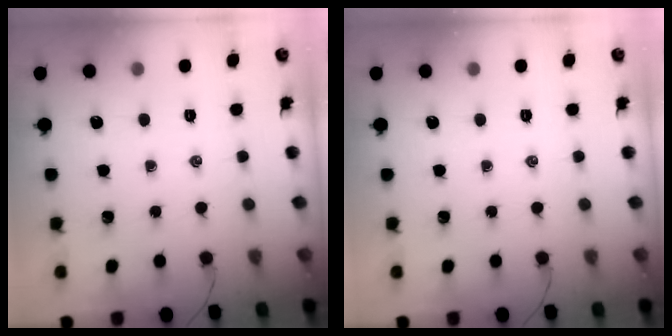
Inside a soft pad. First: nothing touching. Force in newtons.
{"total": 0.0}